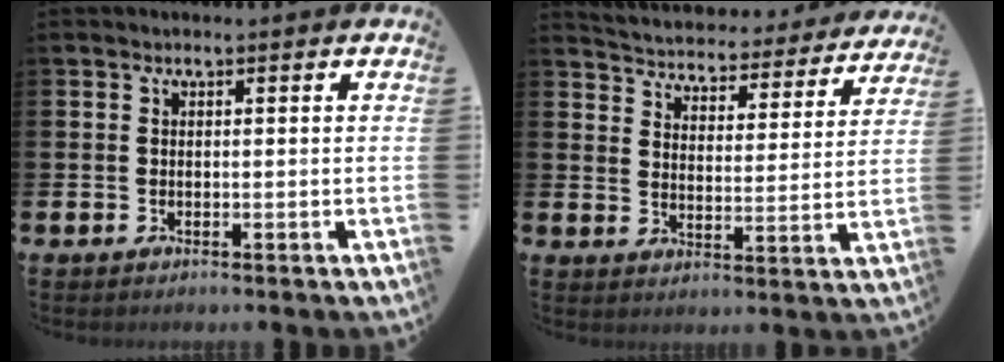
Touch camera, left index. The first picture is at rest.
{"total": 4.4, "force": [4.4, 0.7, 0.2], "torque": [-0.030, -0.041, 0.070]}